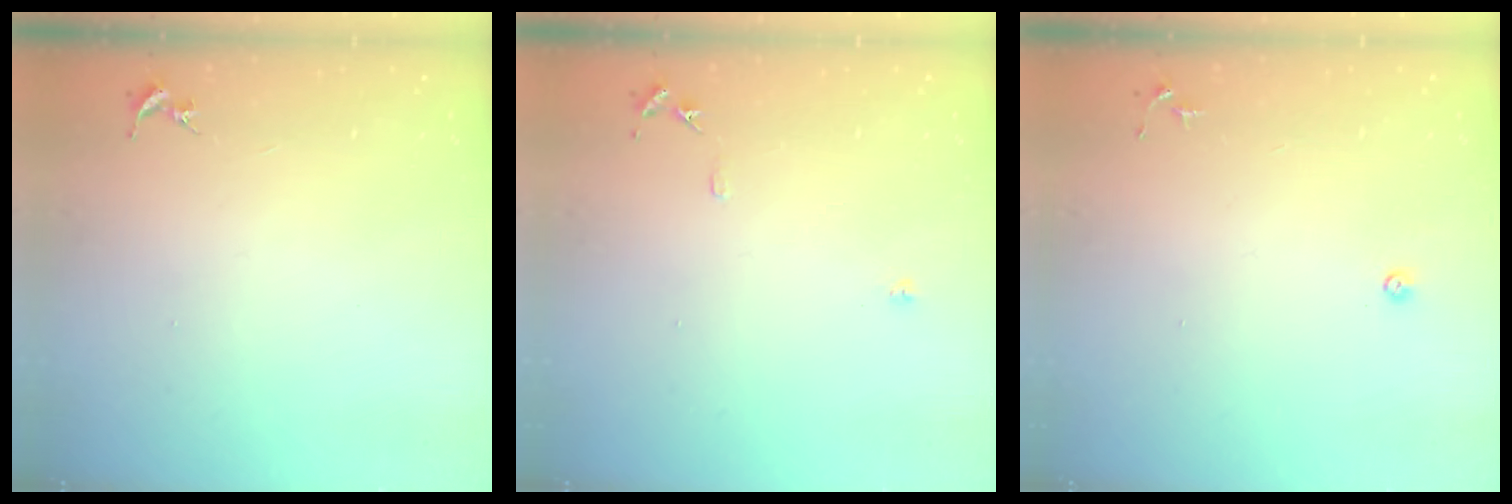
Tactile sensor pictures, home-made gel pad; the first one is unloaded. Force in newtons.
{"total": 6.3, "press": 6.3, "slide": 0.6}
{"total": 3.2, "press": 3.1, "slide": 0.8}